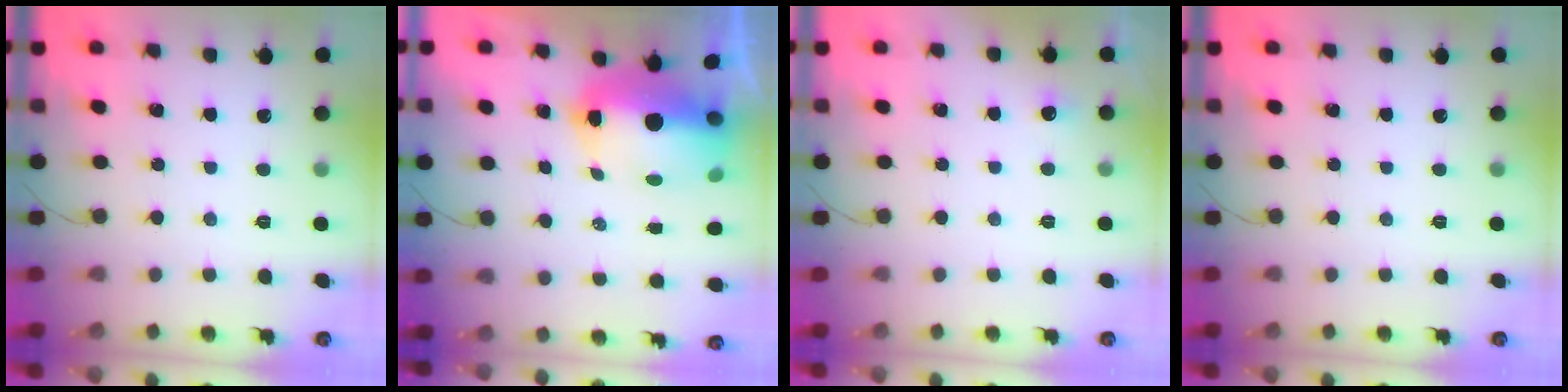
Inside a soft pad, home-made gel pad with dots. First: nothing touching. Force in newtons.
{"total": 13.3, "press": 13.0, "slide": 2.6}
{"total": 3.2, "press": 2.9, "slide": 1.4}
{"total": 0.0}